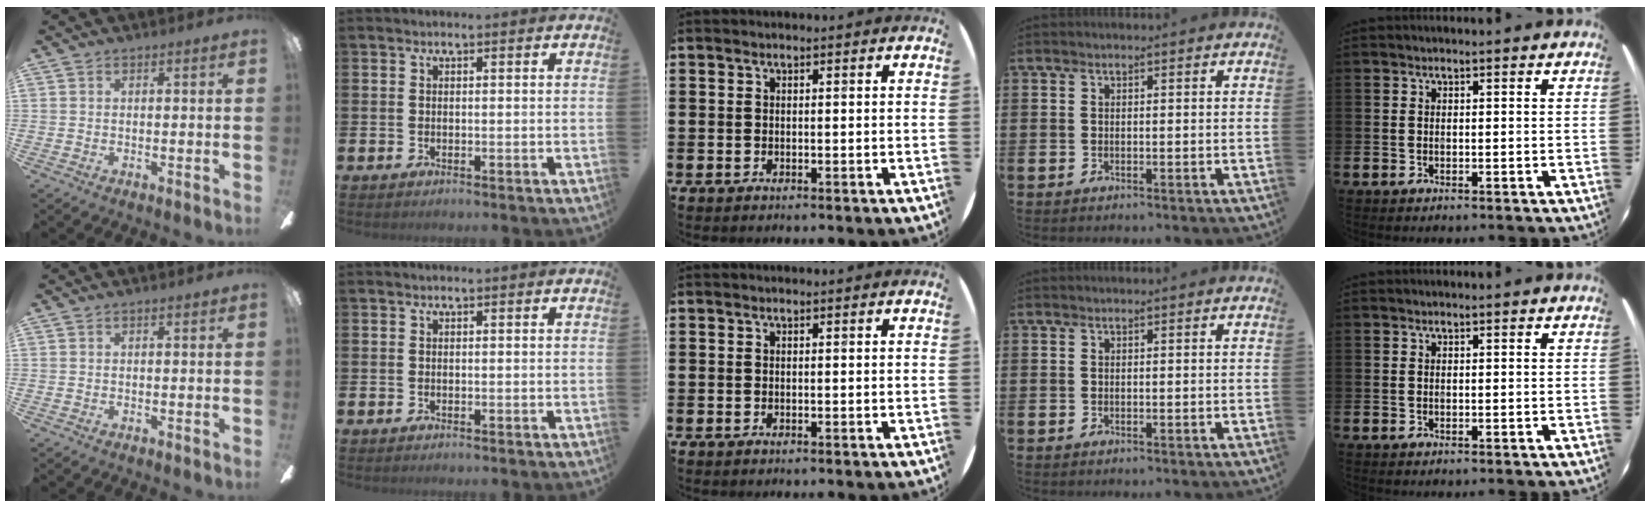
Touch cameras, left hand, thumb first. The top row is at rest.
{}